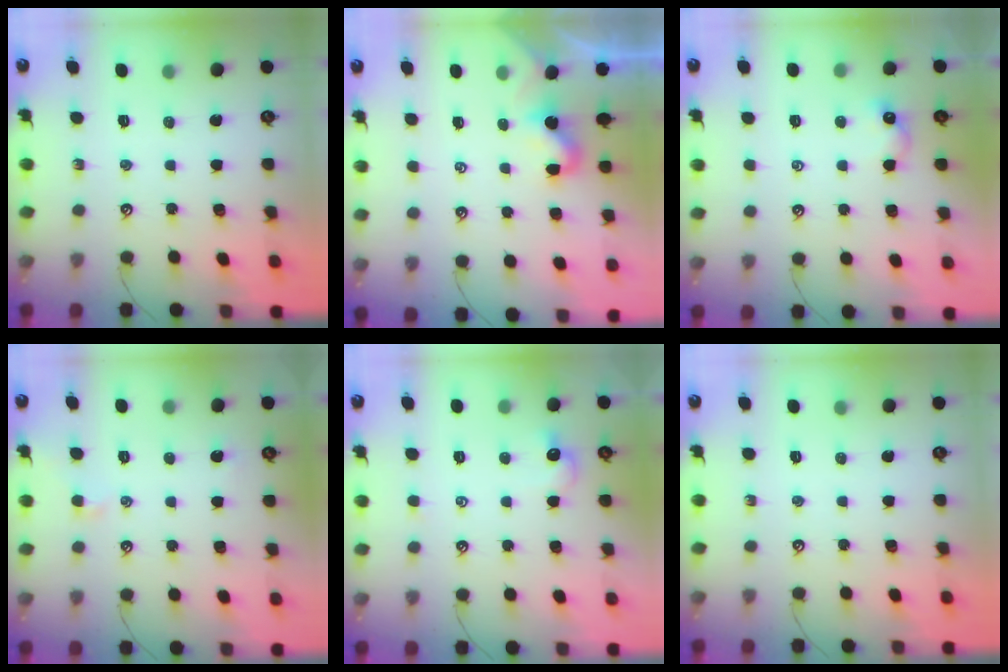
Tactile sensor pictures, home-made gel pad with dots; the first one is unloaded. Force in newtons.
{"total": 2.1, "press": 2.0, "slide": 0.4}
{"total": 2.9, "press": 2.8, "slide": 0.7}
{"total": 0.5, "press": 0.3, "slide": 0.4}
{"total": 1.5, "press": 1.5, "slide": 0.4}
{"total": 0.0}